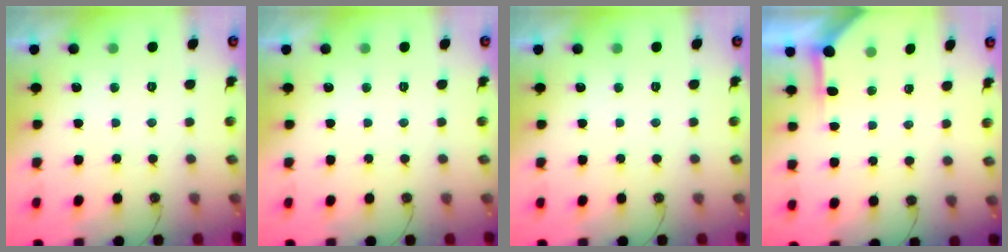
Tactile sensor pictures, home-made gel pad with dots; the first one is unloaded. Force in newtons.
{"total": 0.0}
{"total": 0.0}
{"total": 3.9, "press": 3.9, "slide": 0.4}